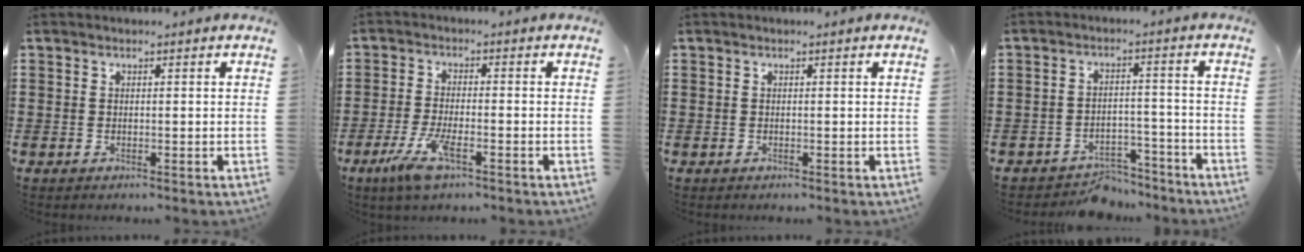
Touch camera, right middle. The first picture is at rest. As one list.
[{"total": 6.1, "force": [-2.9, 1.6, 5.1], "torque": [-0.115, -0.013, -0.056]}, {"total": 0.0}, {"total": 4.8, "force": [-4.6, 1.1, 0.2], "torque": [-0.004, 0.012, -0.097]}]